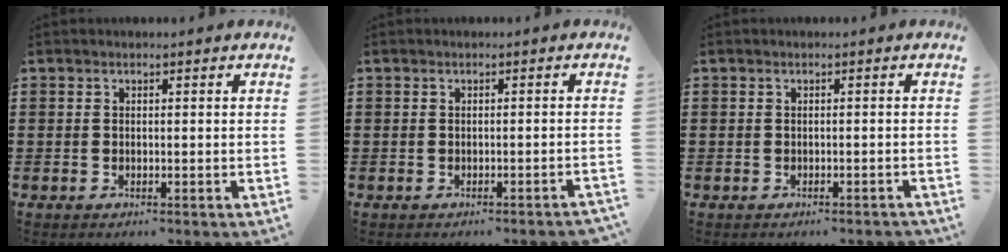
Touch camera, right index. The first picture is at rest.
{"total": 0.9, "force": [-0.7, -0.2, 0.4], "torque": [-0.008, -0.004, -0.014]}
{"total": 0.7, "force": [-0.6, -0.1, 0.2], "torque": [-0.005, -0.004, -0.012]}